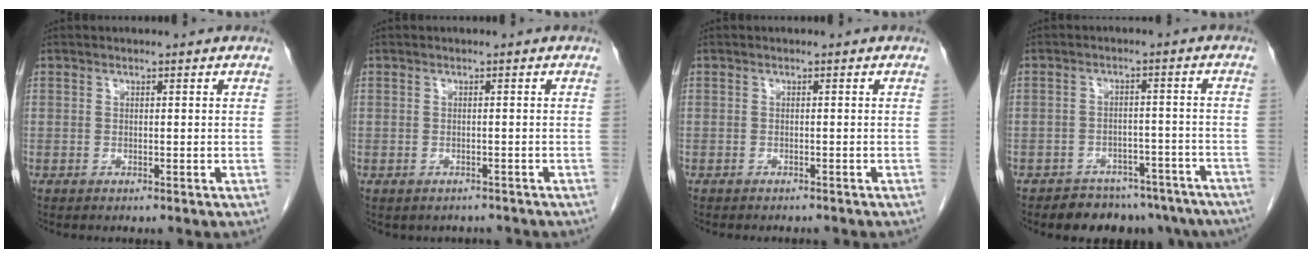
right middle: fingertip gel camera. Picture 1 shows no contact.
{"total": 2.4, "force": [-2.0, 1.2, 0.3], "torque": [-0.007, 0.002, -0.024]}
{"total": 3.2, "force": [-2.9, 0.8, 1.1], "torque": [-0.018, -0.005, -0.033]}
{"total": 11.7, "force": [-9.8, 5.8, 2.4], "torque": [-0.010, 0.023, -0.110]}